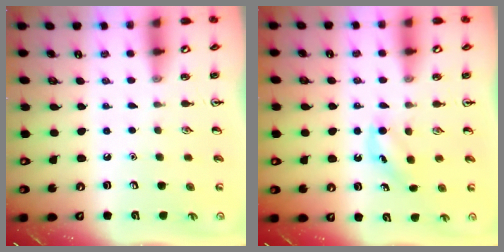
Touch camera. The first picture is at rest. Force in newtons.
{"total": 4.3, "press": 4.1, "slide": 1.4}